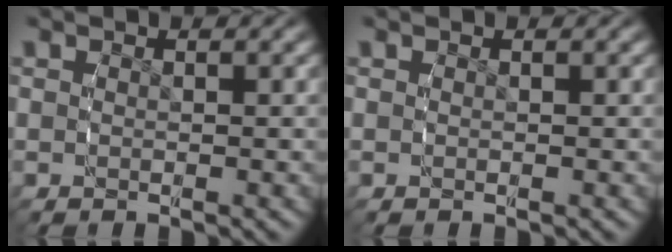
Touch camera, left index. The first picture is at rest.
{"total": 0.0}